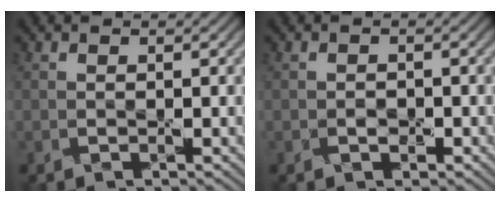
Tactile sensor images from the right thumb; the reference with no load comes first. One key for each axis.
{"total": 1.2, "fx": -0.5, "fy": 0.9, "fz": 0.7, "tx": -0.010, "ty": -0.002, "tz": -0.010}